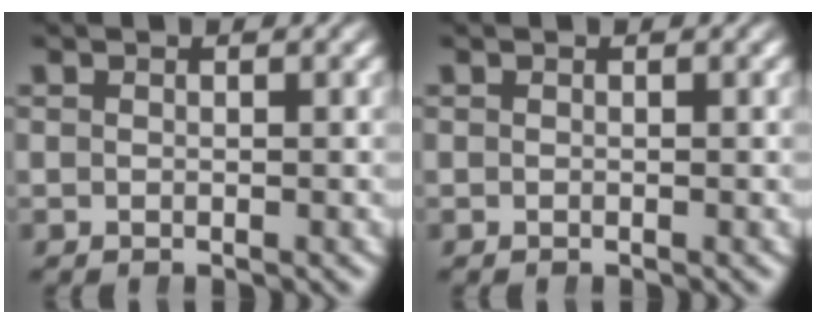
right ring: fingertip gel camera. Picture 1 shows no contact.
{"total": 0.0}